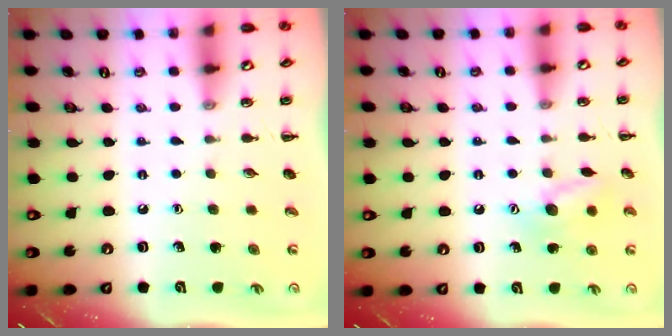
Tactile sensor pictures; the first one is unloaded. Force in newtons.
{"total": 10.1, "press": 10.1, "slide": 0.6}